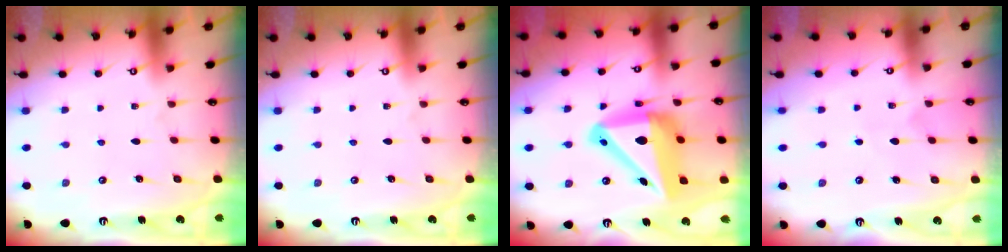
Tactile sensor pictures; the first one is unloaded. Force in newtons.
{"total": 0.0}
{"total": 19.5, "press": 19.2, "slide": 3.2}
{"total": 3.9, "press": 3.9, "slide": 0.2}